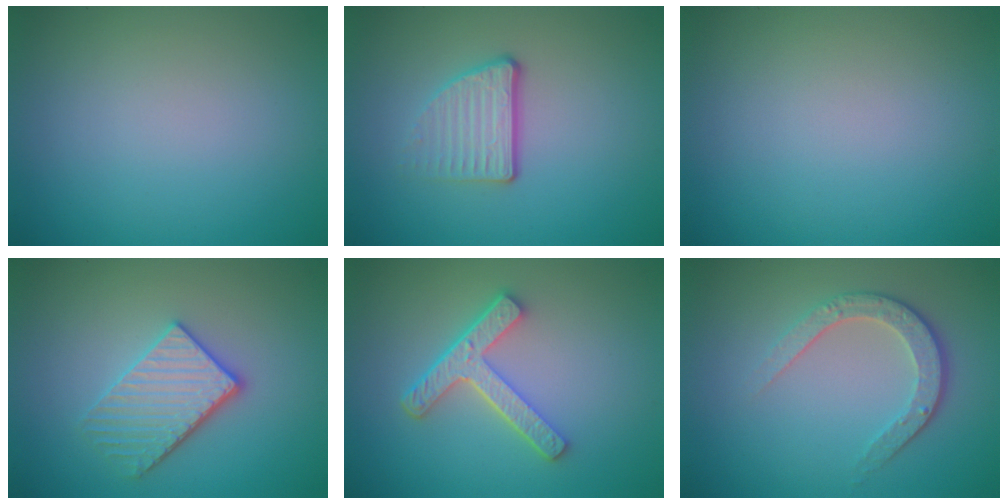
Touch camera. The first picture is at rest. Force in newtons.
{"total": 3.3, "press": 2.4, "slide": 2.3}
{"total": 0.0}
{"total": 3.7, "press": 3.3, "slide": 1.6}
{"total": 4.4, "press": 3.3, "slide": 2.9}
{"total": 3.3, "press": 2.6, "slide": 2.1}